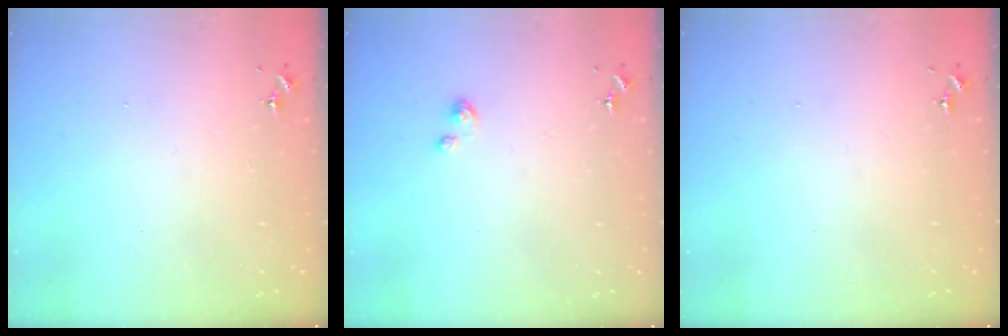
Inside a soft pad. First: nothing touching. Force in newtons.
{"total": 3.5, "press": 3.4, "slide": 0.4}
{"total": 0.0}